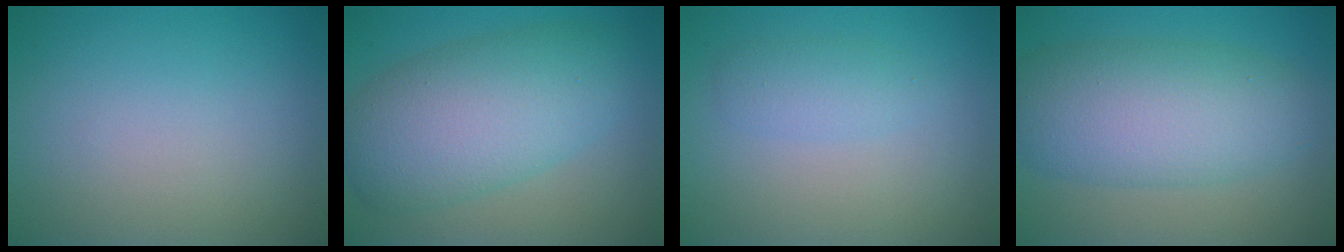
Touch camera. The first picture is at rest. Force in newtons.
{"total": 7.2, "press": 7.2, "slide": 0.3}
{"total": 1.9, "press": 1.9, "slide": 0.1}
{"total": 7.9, "press": 7.9, "slide": 0.1}